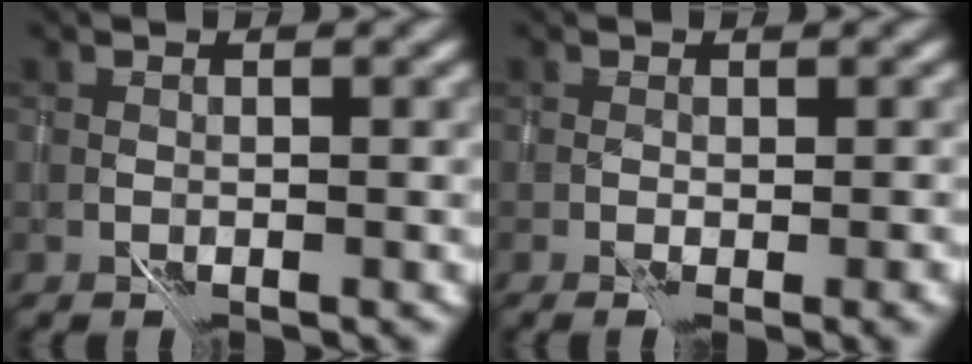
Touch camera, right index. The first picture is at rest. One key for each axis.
{"total": 3.1, "fx": -1.1, "fy": 0.8, "fz": 2.8, "tx": -0.042, "ty": -0.003, "tz": -0.003}